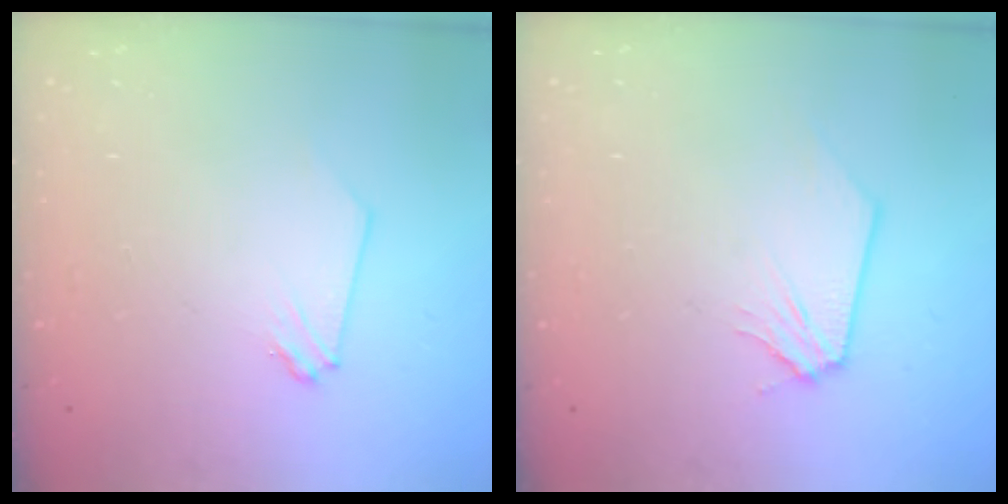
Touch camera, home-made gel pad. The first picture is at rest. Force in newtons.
{"total": 0.0}